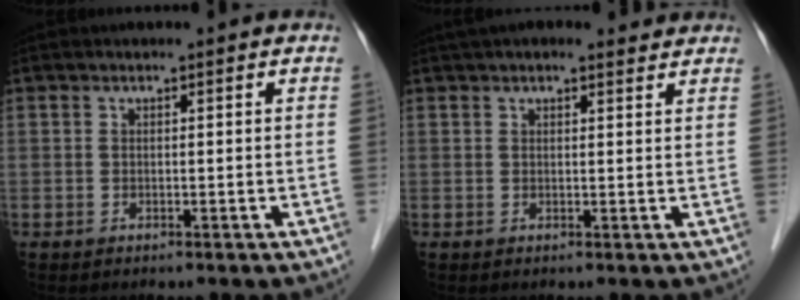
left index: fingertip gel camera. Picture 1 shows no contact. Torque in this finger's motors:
{"motor_torque": [0.95, -0.88, 0.30, 0.02]}